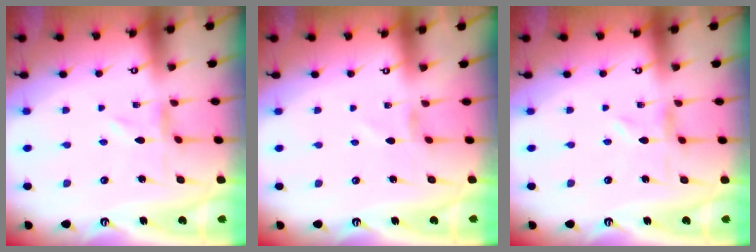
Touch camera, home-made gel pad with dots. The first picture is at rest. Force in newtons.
{"total": 0.0}
{"total": 0.5, "press": 0.4, "slide": 0.3}